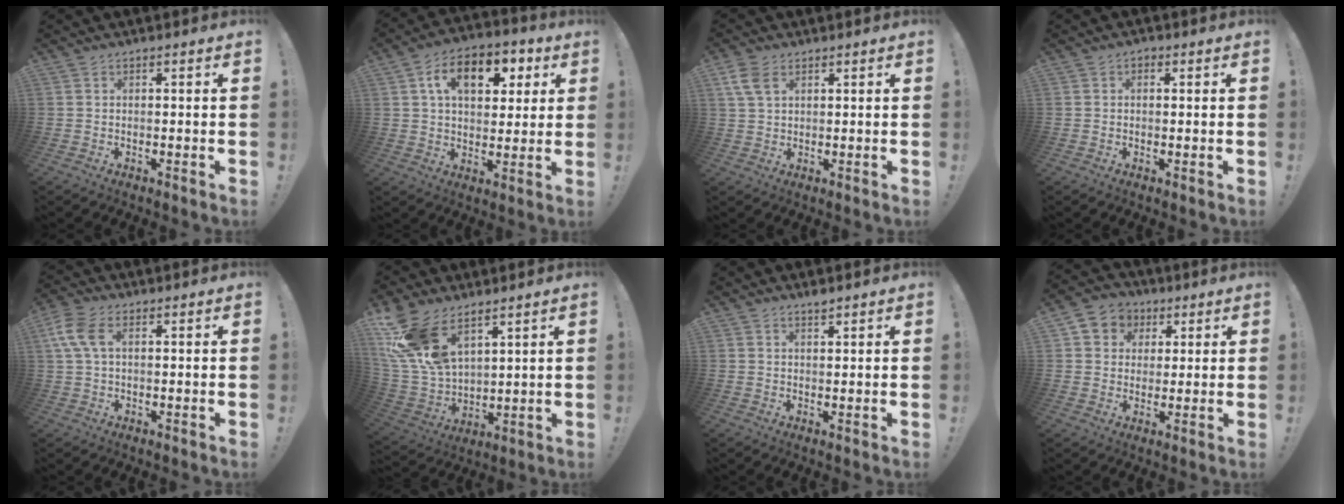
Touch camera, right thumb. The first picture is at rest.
{"total": 13.6, "force": [4.7, 8.7, 9.3], "torque": [-0.141, -0.002, 0.083]}
{"total": 6.3, "force": [3.1, 4.0, 3.8], "torque": [-0.070, -0.008, 0.059]}
{"total": 1.3, "force": [-0.3, 0.9, 0.8], "torque": [-0.011, 0.004, -0.007]}
{"total": 7.9, "force": [2.1, 4.5, 6.1], "torque": [-0.134, 0.008, 0.041]}
{"total": 16.1, "force": [10.2, 8.0, 9.5], "torque": [-0.210, -0.060, 0.191]}
{"total": 1.6, "force": [1.5, 0.2, 0.7], "torque": [-0.005, -0.010, 0.025]}
{"total": 6.9, "force": [1.3, 6.6, 1.7], "torque": [-0.024, 0.002, 0.031]}